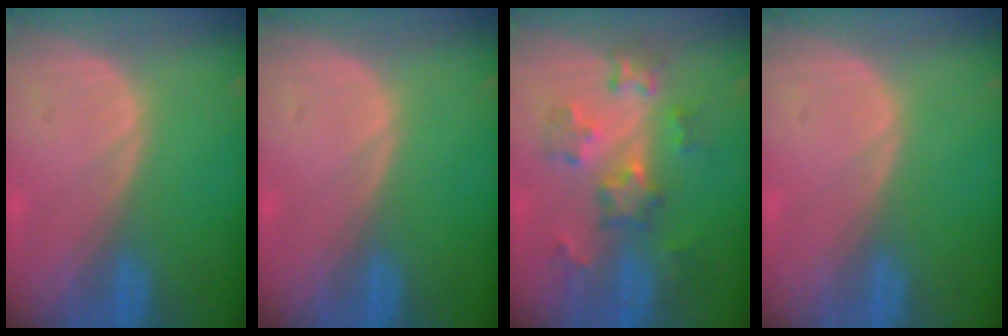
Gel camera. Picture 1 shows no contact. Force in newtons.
{"total": 0.0}
{"total": 6.9, "press": 6.9, "slide": 0.2}
{"total": 0.0}